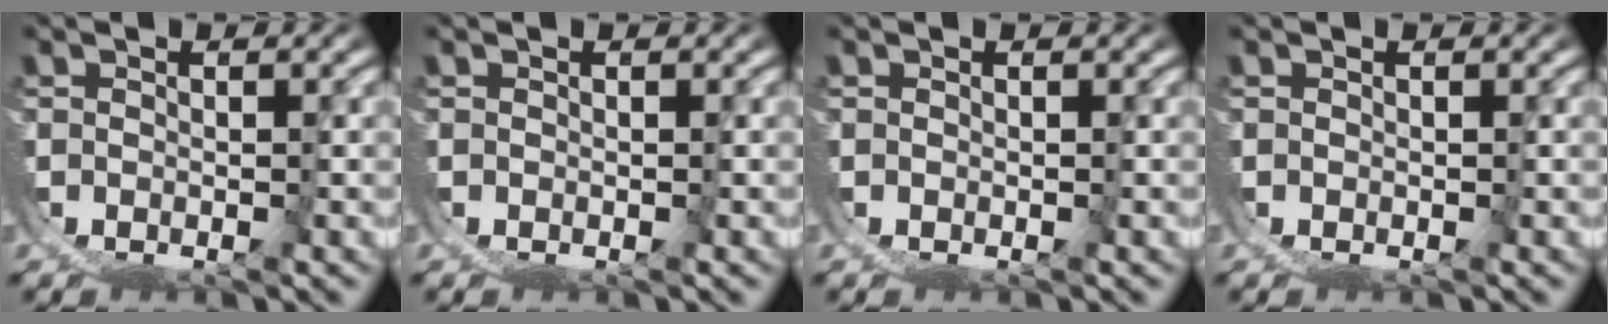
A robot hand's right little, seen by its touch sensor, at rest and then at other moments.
{"total": 0.0}
{"total": 0.0}
{"total": 0.0}